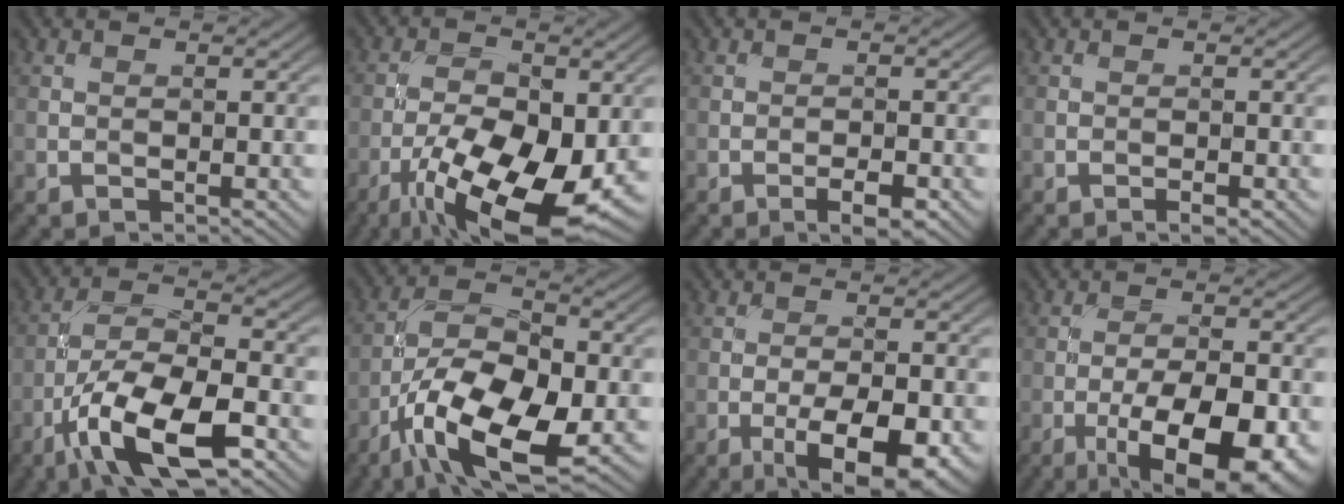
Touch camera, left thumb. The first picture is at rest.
{"total": 14.3, "force": [-6.1, 5.8, 11.5], "torque": [-0.200, -0.020, -0.105]}
{"total": 2.6, "force": [-1.4, 0.7, 2.0], "torque": [-0.036, 0.001, -0.025]}
{"total": 0.8, "force": [-0.5, 0.2, 0.6], "torque": [-0.010, 0.000, -0.009]}
{"total": 12.2, "force": [-6.2, 3.9, 9.7], "torque": [-0.184, -0.002, -0.123]}
{"total": 14.0, "force": [-6.7, 6.0, 10.8], "torque": [-0.209, -0.014, -0.134]}
{"total": 8.9, "force": [-3.7, 3.2, 7.4], "torque": [-0.121, -0.009, -0.053]}
{"total": 13.4, "force": [-6.0, 4.9, 10.9], "torque": [-0.169, -0.009, -0.088]}